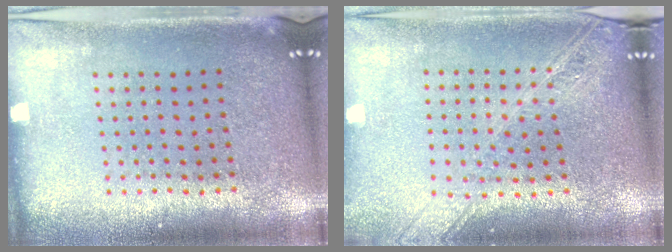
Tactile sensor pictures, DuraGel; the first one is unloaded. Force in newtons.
{"total": 2.2, "press": 1.9, "slide": 1.2}